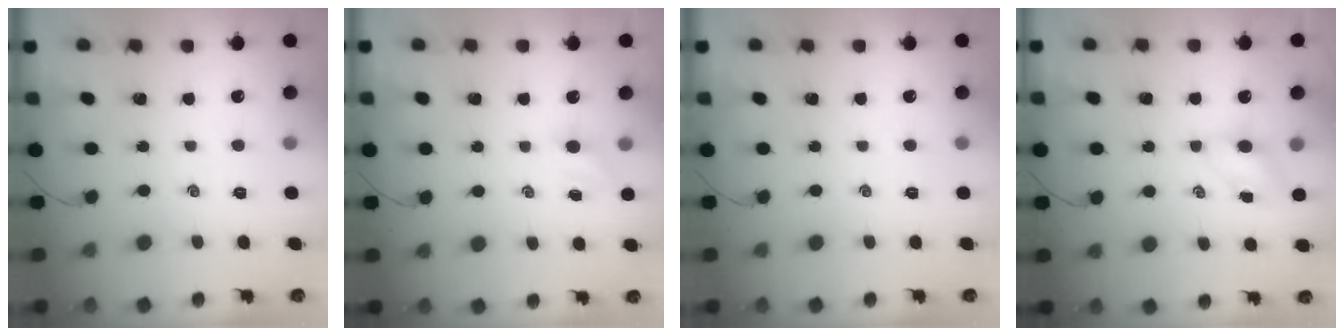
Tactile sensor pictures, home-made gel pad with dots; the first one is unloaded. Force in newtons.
{"total": 2.2, "press": 2.1, "slide": 0.8}
{"total": 0.0}
{"total": 5.0, "press": 4.9, "slide": 1.1}